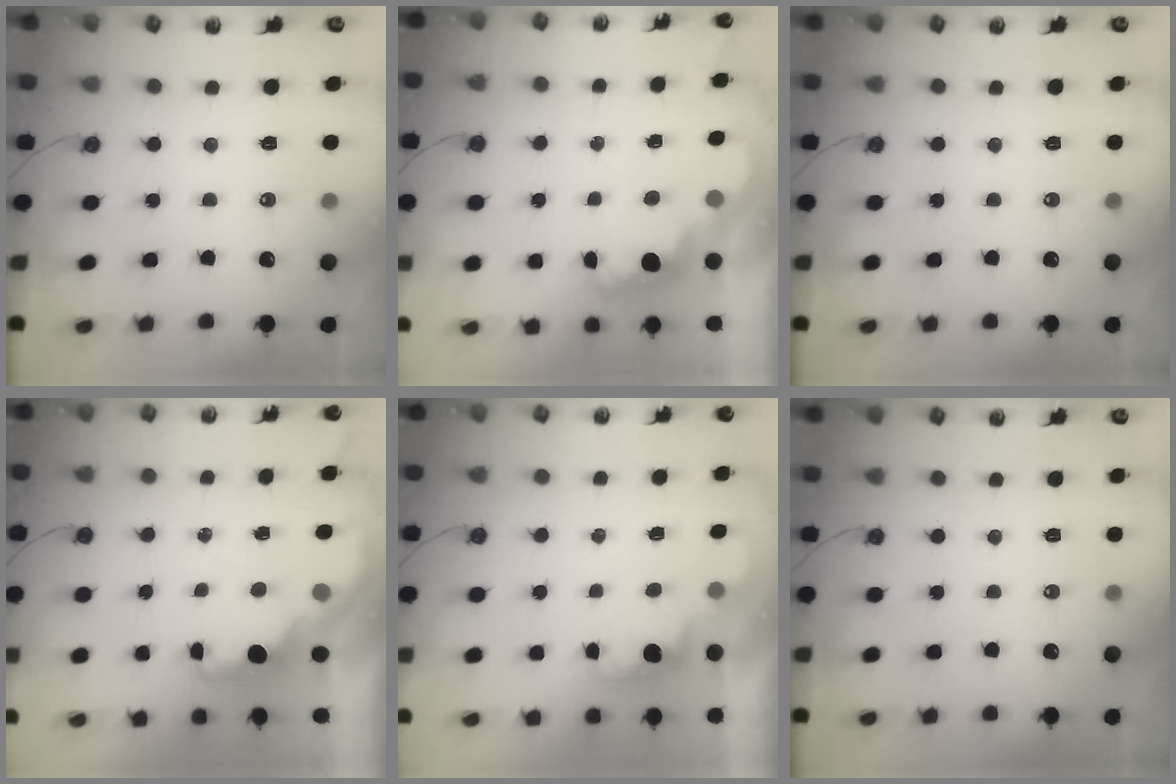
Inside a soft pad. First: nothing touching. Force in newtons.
{"total": 2.2, "press": 2.1, "slide": 0.5}
{"total": 0.0}
{"total": 2.1, "press": 1.9, "slide": 0.8}
{"total": 0.9, "press": 0.6, "slide": 0.7}
{"total": 0.0}